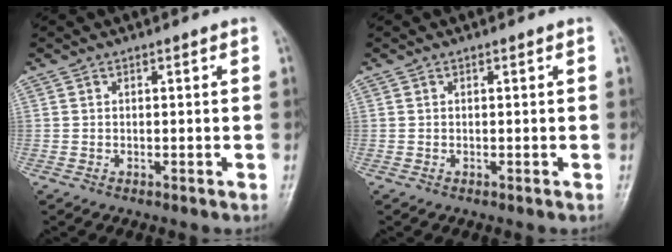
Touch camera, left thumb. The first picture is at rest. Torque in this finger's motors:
{"motor_torque": [0.00, 0.00, -0.06, -0.06, 0.00]}